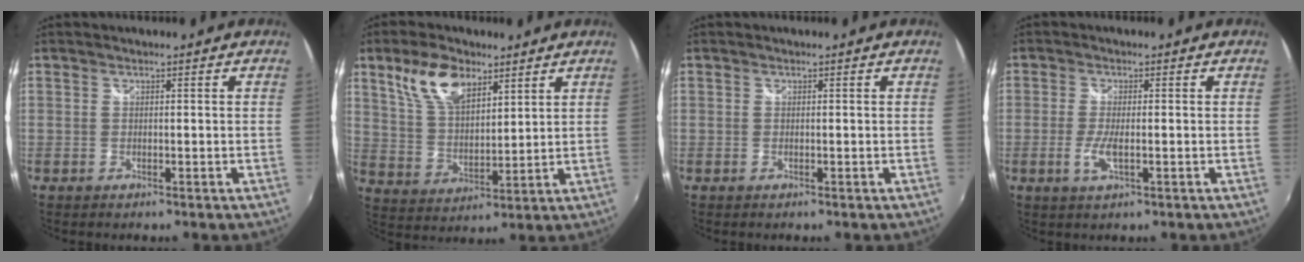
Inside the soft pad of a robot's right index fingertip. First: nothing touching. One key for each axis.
{"total": 11.1, "fx": 6.7, "fy": 5.6, "fz": 6.9, "tx": -0.132, "ty": 0.018, "tz": 0.136}
{"total": 0.0}
{"total": 3.9, "fx": -1.0, "fy": 0.9, "fz": 3.7, "tx": -0.081, "ty": -0.007, "tz": -0.020}